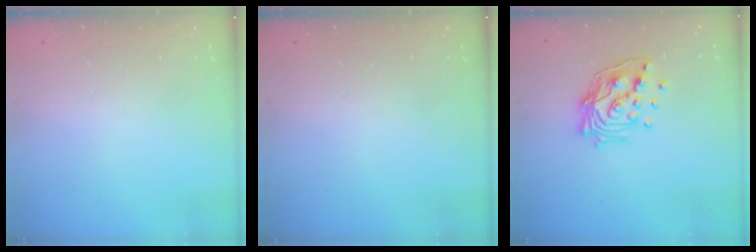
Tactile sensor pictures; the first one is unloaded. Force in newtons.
{"total": 0.0}
{"total": 15.0, "press": 14.9, "slide": 2.0}